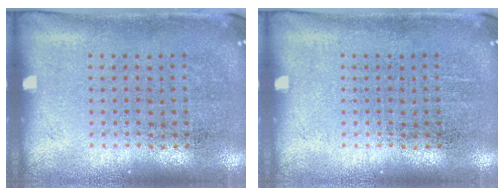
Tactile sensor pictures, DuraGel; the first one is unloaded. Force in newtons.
{"total": 0.0}